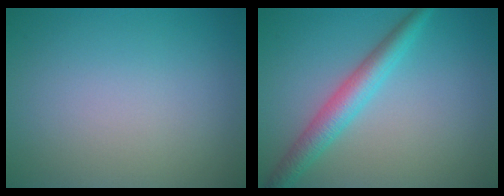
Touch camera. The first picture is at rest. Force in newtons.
{"total": 3.6, "press": 3.6, "slide": 0.1}